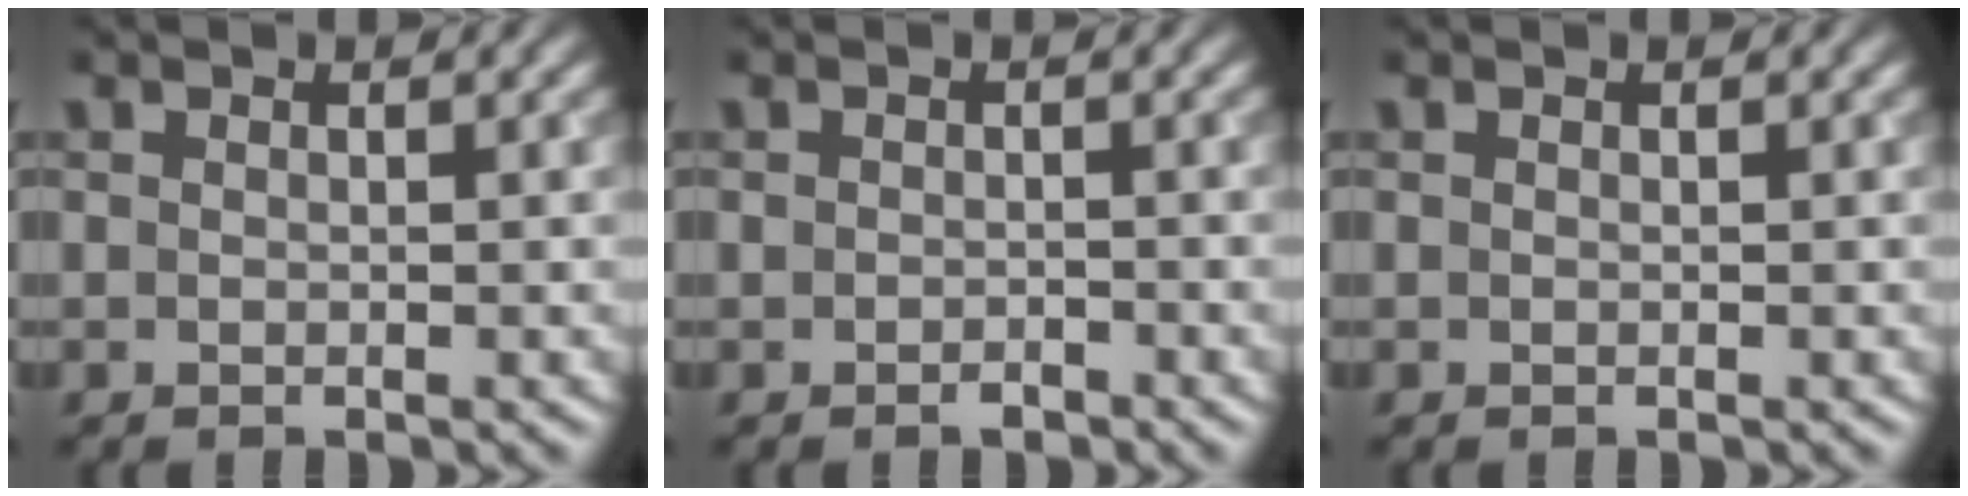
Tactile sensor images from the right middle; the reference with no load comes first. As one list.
[{"total": 0.9, "force": [-0.6, 0.5, 0.4], "torque": [-0.005, -0.001, -0.009]}, {"total": 0.0}]